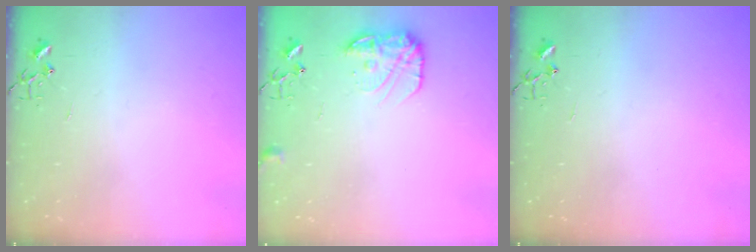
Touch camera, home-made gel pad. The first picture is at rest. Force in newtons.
{"total": 11.9, "press": 11.9, "slide": 0.4}
{"total": 0.0}